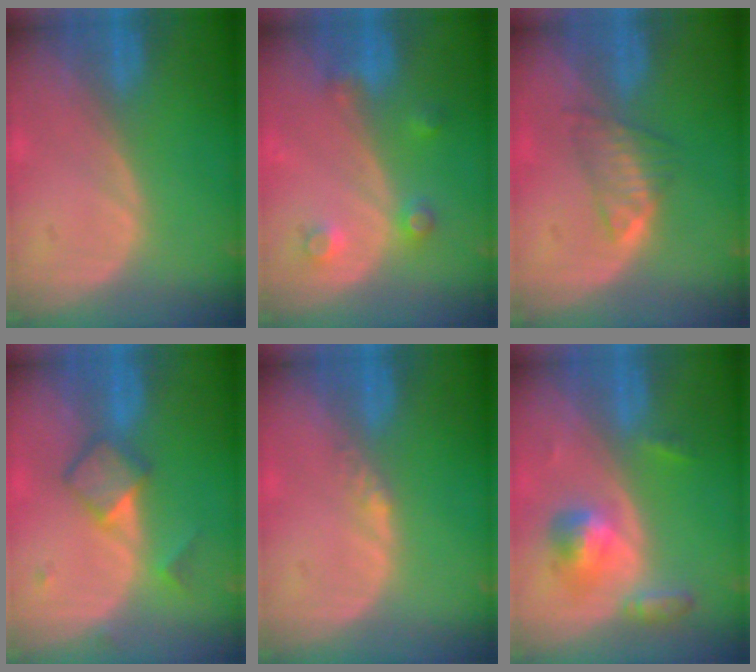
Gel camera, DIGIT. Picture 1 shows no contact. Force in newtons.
{"total": 3.6, "press": 3.3, "slide": 1.4}
{"total": 3.7, "press": 3.6, "slide": 0.7}
{"total": 4.9, "press": 4.7, "slide": 1.3}
{"total": 1.4, "press": 1.1, "slide": 0.8}
{"total": 5.3, "press": 5.0, "slide": 1.7}